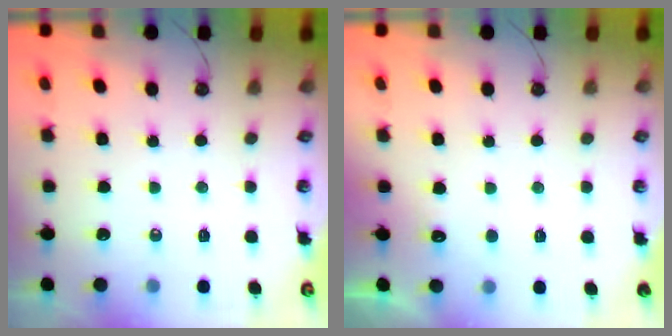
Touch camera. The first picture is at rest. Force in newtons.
{"total": 4.9, "press": 4.7, "slide": 1.2}